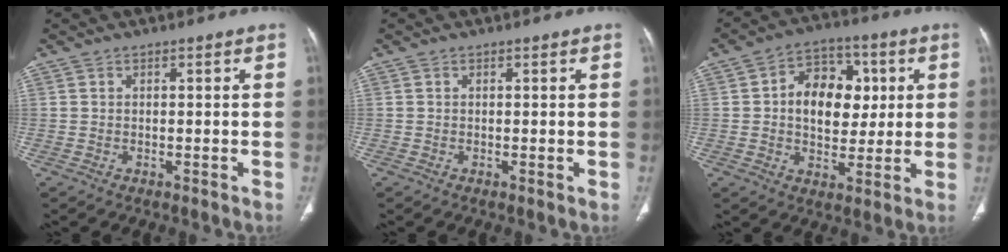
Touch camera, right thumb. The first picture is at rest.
{"total": 0.0}
{"total": 13.1, "force": [1.9, 9.4, 8.9], "torque": [-0.090, 0.009, 0.027]}